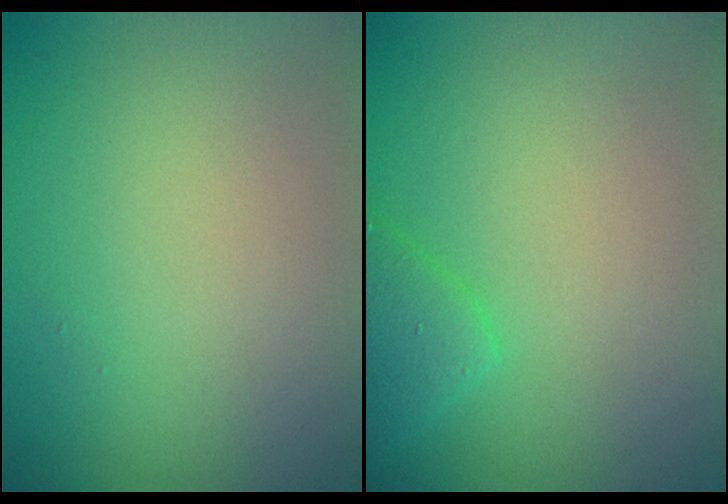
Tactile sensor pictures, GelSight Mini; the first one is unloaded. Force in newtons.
{"total": 2.6, "press": 2.6, "slide": 0.2}